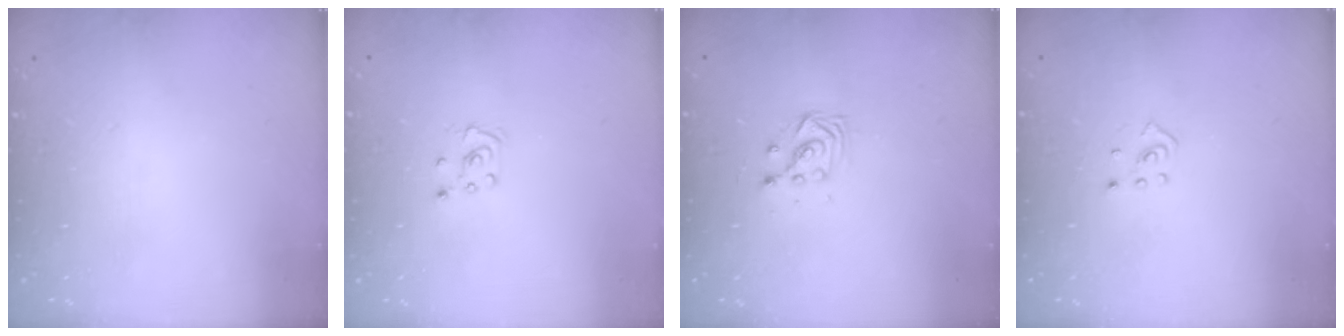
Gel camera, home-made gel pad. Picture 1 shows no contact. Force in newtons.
{"total": 2.8, "press": 2.8, "slide": 0.3}
{"total": 3.5, "press": 3.5, "slide": 0.4}
{"total": 2.0, "press": 1.9, "slide": 0.8}